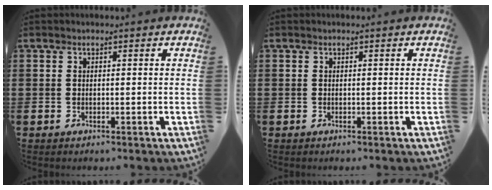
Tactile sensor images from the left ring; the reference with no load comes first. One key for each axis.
{"total": 0.0}